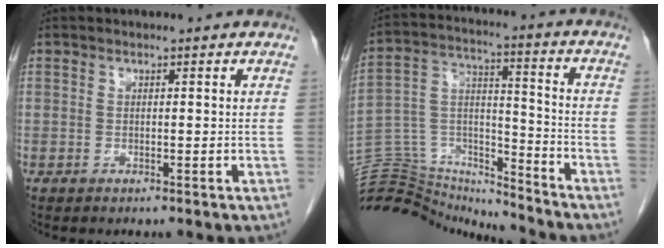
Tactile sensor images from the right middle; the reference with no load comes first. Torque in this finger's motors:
{"motor_torque": [-0.59, -0.62, -0.26, -0.06]}